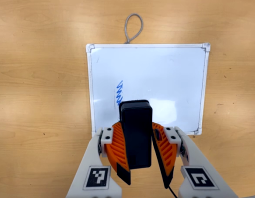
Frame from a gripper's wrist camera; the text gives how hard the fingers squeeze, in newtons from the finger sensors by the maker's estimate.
{"total": 10.4, "left": 10.4, "right": 10.5}